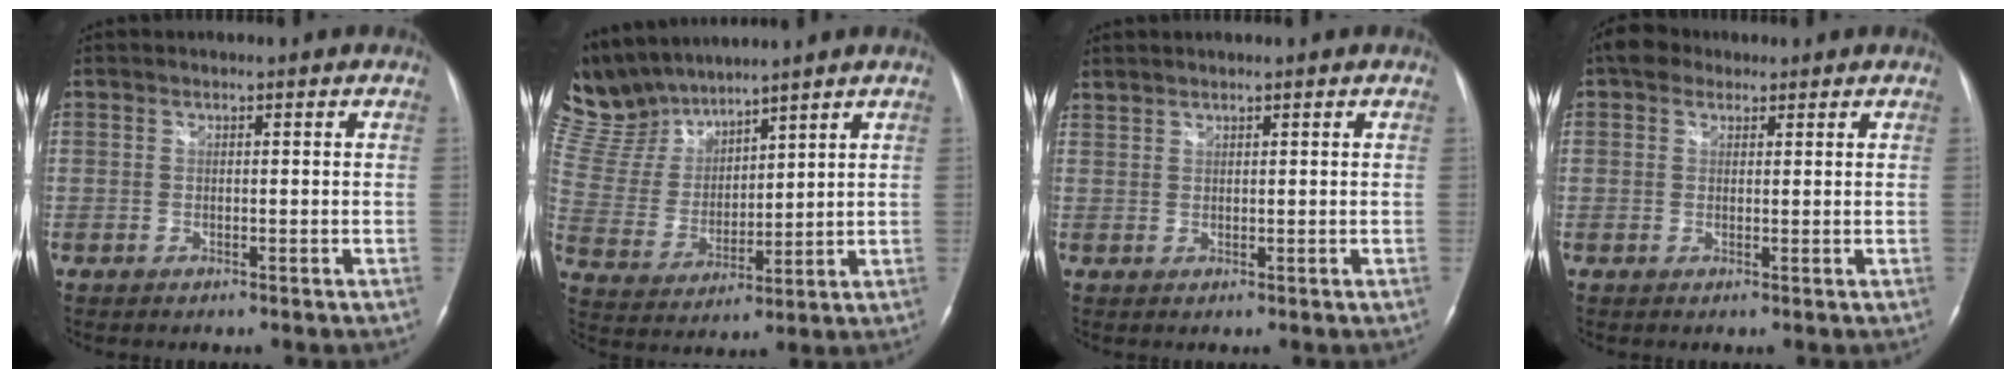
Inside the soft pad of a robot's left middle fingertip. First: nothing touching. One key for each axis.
{"total": 12.3, "fx": 11.6, "fy": 2.8, "fz": 2.8, "tx": -0.079, "ty": 0.014, "tz": 0.248}
{"total": 1.3, "fx": 1.3, "fy": 0.0, "fz": 0.1, "tx": -0.011, "ty": 0.011, "tz": 0.032}
{"total": 3.3, "fx": 2.0, "fy": 2.3, "fz": 1.2, "tx": -0.023, "ty": 0.022, "tz": 0.033}